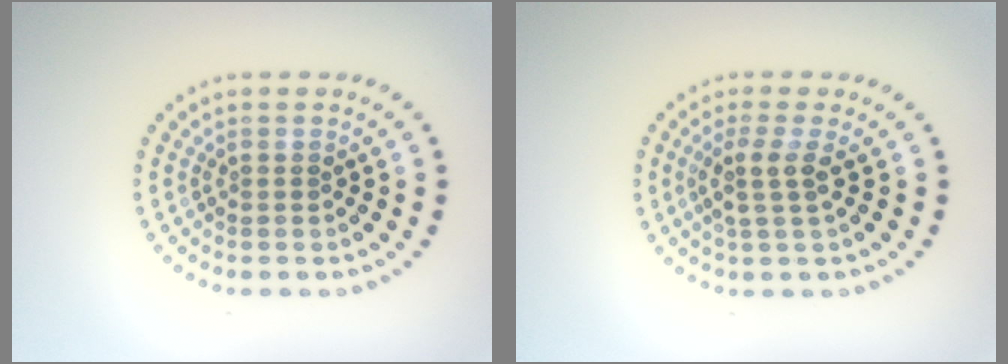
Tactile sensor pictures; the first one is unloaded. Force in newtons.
{"total": 2.5, "press": 1.9, "slide": 1.6}